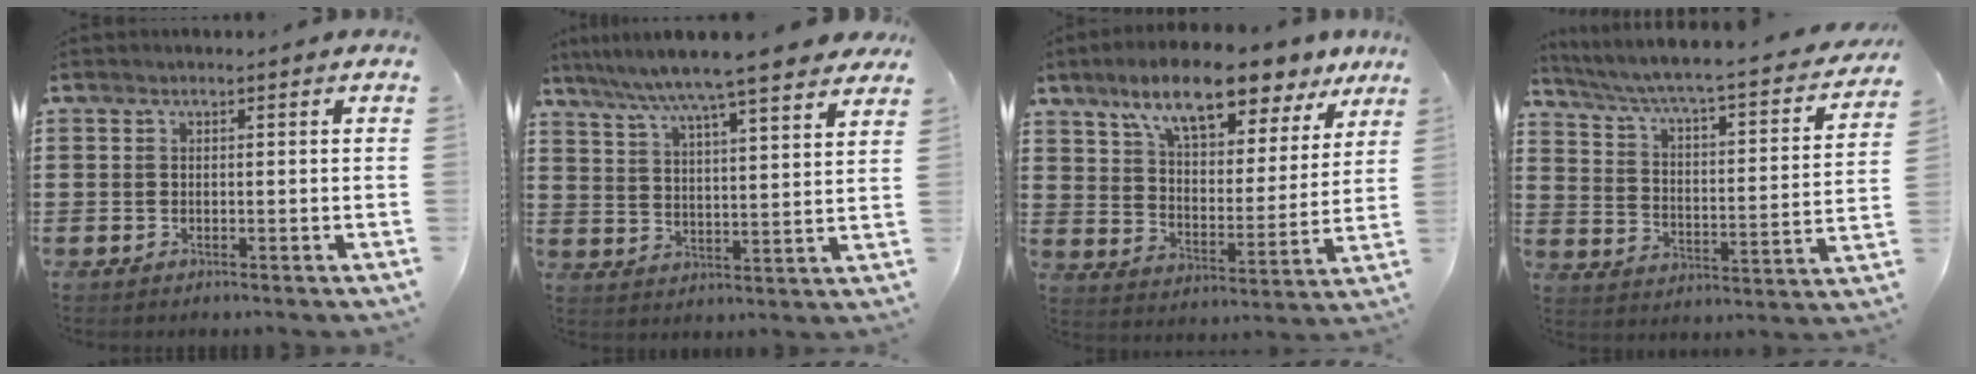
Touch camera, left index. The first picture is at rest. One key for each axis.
{"total": 7.8, "fx": 6.8, "fy": -0.5, "fz": 3.7, "tx": -0.099, "ty": -0.036, "tz": 0.112}
{"total": 11.1, "fx": 8.8, "fy": 2.5, "fz": 6.3, "tx": -0.130, "ty": -0.032, "tz": 0.149}
{"total": 3.8, "fx": 3.0, "fy": -0.2, "fz": 2.3, "tx": -0.064, "ty": -0.040, "tz": 0.037}